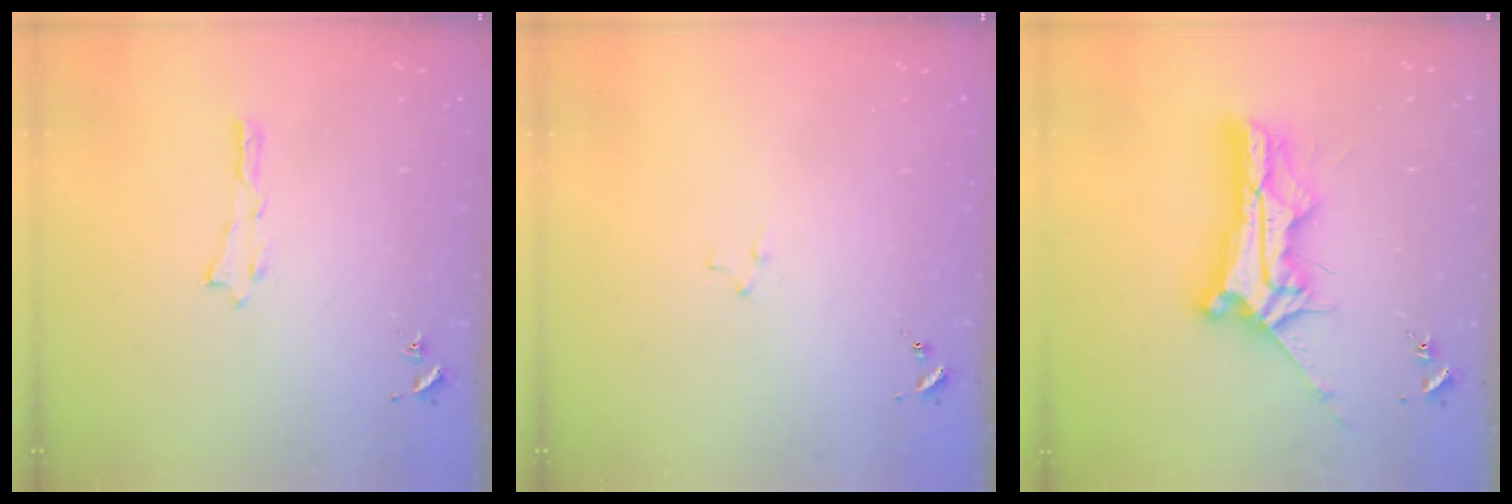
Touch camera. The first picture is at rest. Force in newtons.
{"total": 2.1, "press": 2.1, "slide": 0.2}
{"total": 11.4, "press": 11.3, "slide": 1.0}